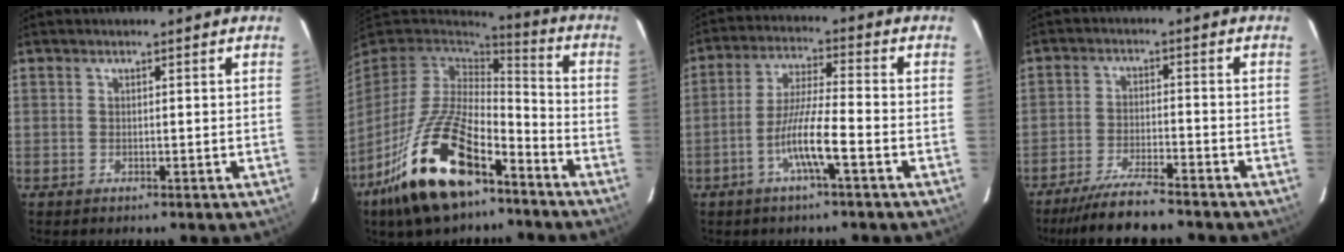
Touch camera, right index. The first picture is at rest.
{"total": 19.9, "force": [-11.8, 6.9, 14.4], "torque": [-0.296, -0.020, -0.218]}
{"total": 8.6, "force": [-3.4, 0.2, 7.9], "torque": [-0.153, 0.002, -0.068]}
{"total": 9.1, "force": [-8.0, 0.2, 4.3], "torque": [-0.069, -0.025, -0.135]}